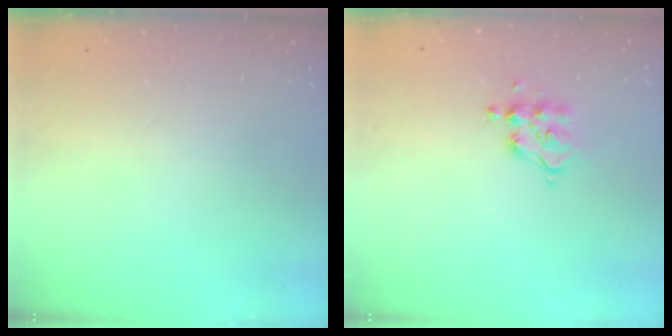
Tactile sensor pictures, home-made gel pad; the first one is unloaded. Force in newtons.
{"total": 6.8, "press": 6.7, "slide": 0.6}